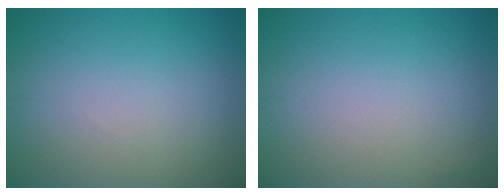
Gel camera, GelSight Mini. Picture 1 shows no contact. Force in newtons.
{"total": 0.0}